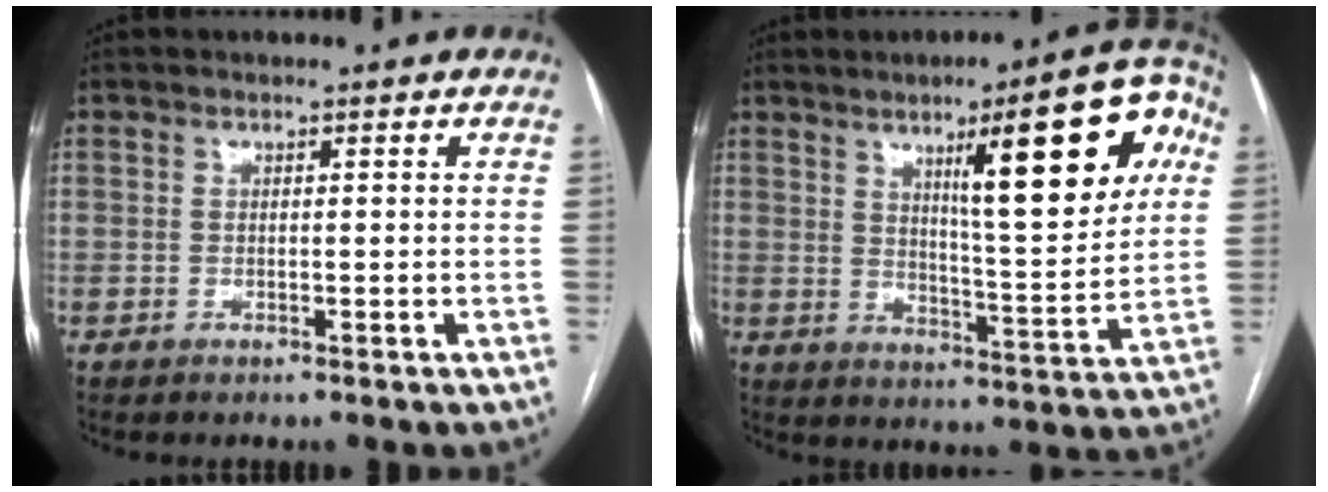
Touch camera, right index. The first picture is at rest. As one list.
[{"total": 18.2, "force": [7.2, 3.0, 16.5], "torque": [-0.212, 0.010, 0.099]}]